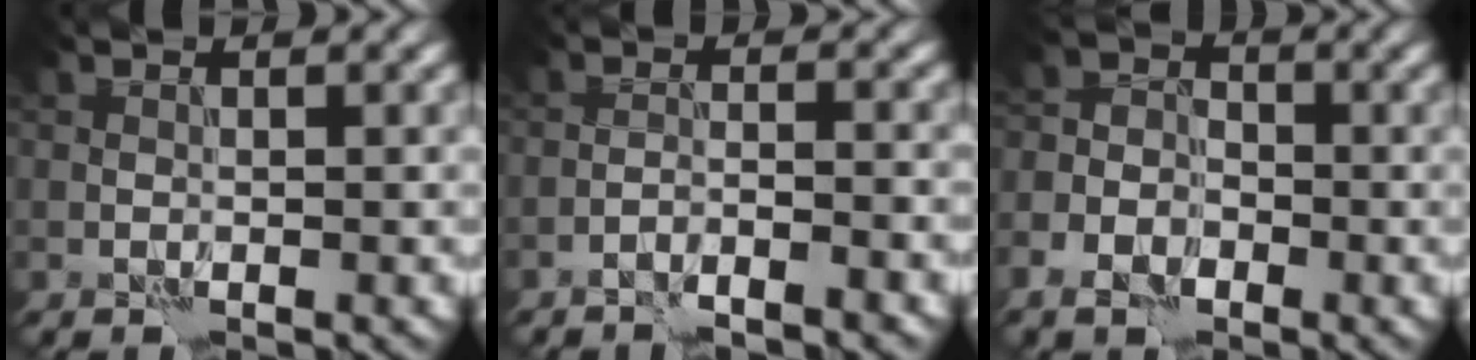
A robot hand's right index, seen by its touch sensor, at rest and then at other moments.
{"total": 2.0, "force": [-1.7, -0.2, 0.9], "torque": [-0.013, 0.005, -0.034]}
{"total": 4.9, "force": [-2.9, 3.4, 2.1], "torque": [-0.012, -0.009, -0.054]}